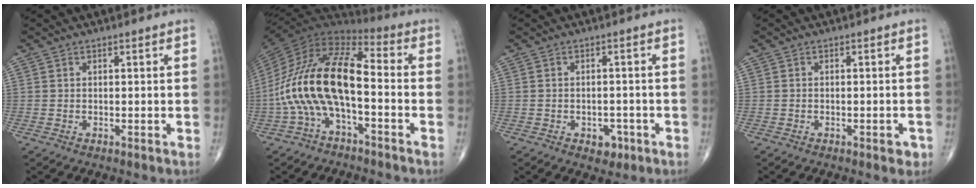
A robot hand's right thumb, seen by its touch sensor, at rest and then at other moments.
{"total": 18.2, "force": [-3.7, 7.9, 16.0], "torque": [-0.314, 0.059, -0.077]}
{"total": 4.0, "force": [-2.0, 2.7, 2.2], "torque": [-0.010, 0.014, -0.023]}
{"total": 1.9, "force": [-1.0, 0.8, 1.4], "torque": [-0.013, 0.003, -0.014]}